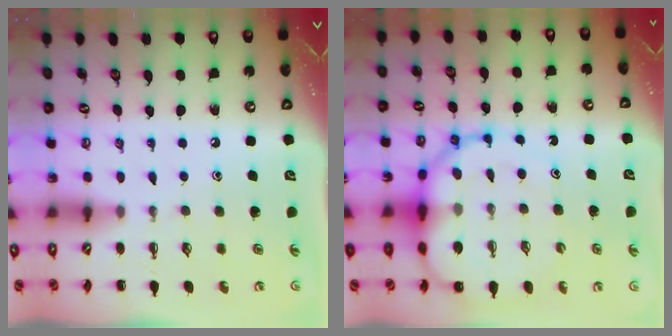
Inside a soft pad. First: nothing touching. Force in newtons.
{"total": 13.3, "press": 12.8, "slide": 3.7}